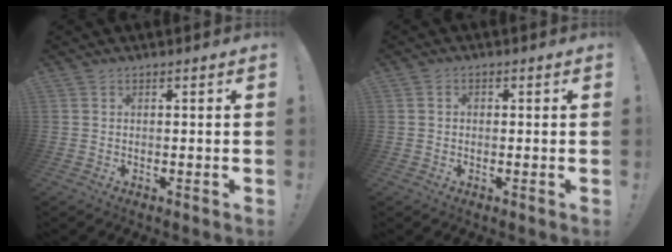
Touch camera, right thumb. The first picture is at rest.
{"total": 1.3, "force": [-0.3, 1.1, 0.7], "torque": [-0.012, 0.004, -0.006]}